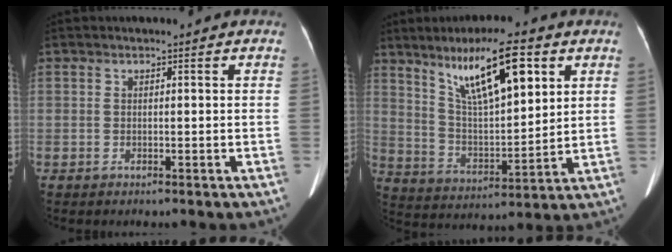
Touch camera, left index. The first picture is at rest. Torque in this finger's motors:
{"motor_torque": [1.09, -1.05, 0.70, 0.12]}